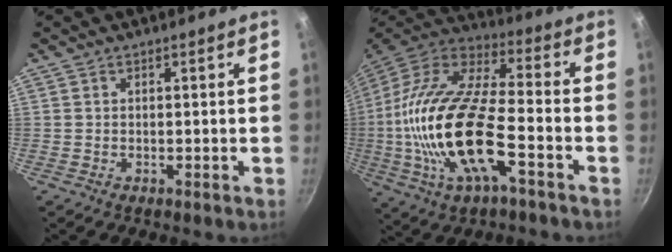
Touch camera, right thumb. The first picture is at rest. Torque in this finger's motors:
{"motor_torque": [0.19, 1.94, 2.50, -0.28, 0.93]}